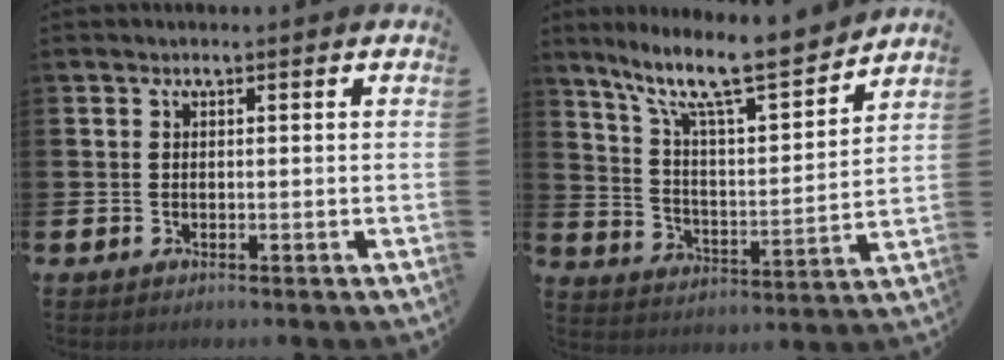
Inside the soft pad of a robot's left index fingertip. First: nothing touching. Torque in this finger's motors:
{"motor_torque": [0.16, -0.89, 0.72, 0.21]}